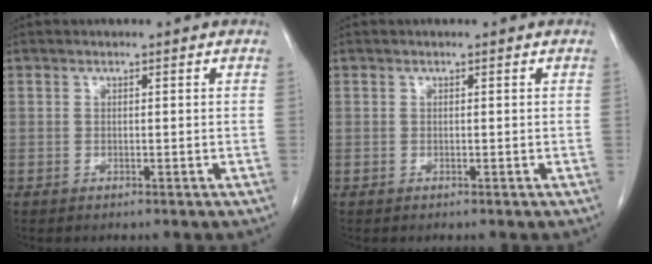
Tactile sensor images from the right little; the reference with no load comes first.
{"total": 0.0}